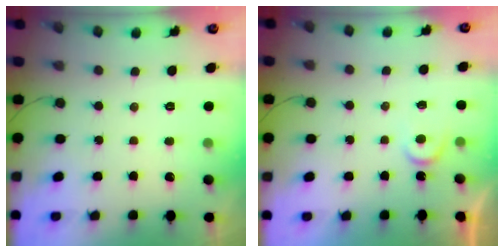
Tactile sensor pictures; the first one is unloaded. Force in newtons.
{"total": 3.5, "press": 3.5, "slide": 0.3}